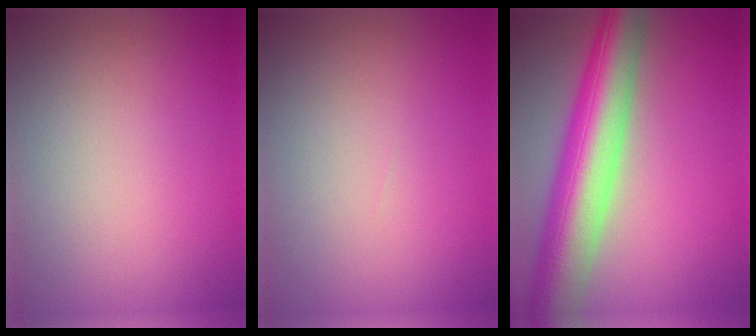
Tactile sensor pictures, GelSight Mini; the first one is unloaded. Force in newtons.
{"total": 0.0}
{"total": 10.9, "press": 10.9, "slide": 0.4}